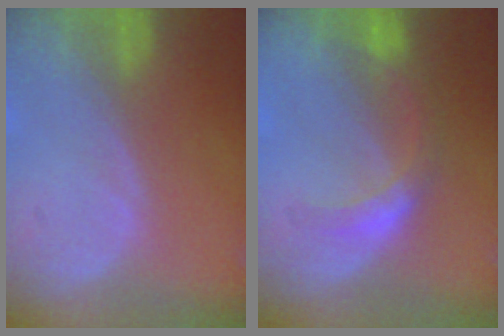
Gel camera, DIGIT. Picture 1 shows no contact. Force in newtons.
{"total": 5.6, "press": 4.9, "slide": 2.7}